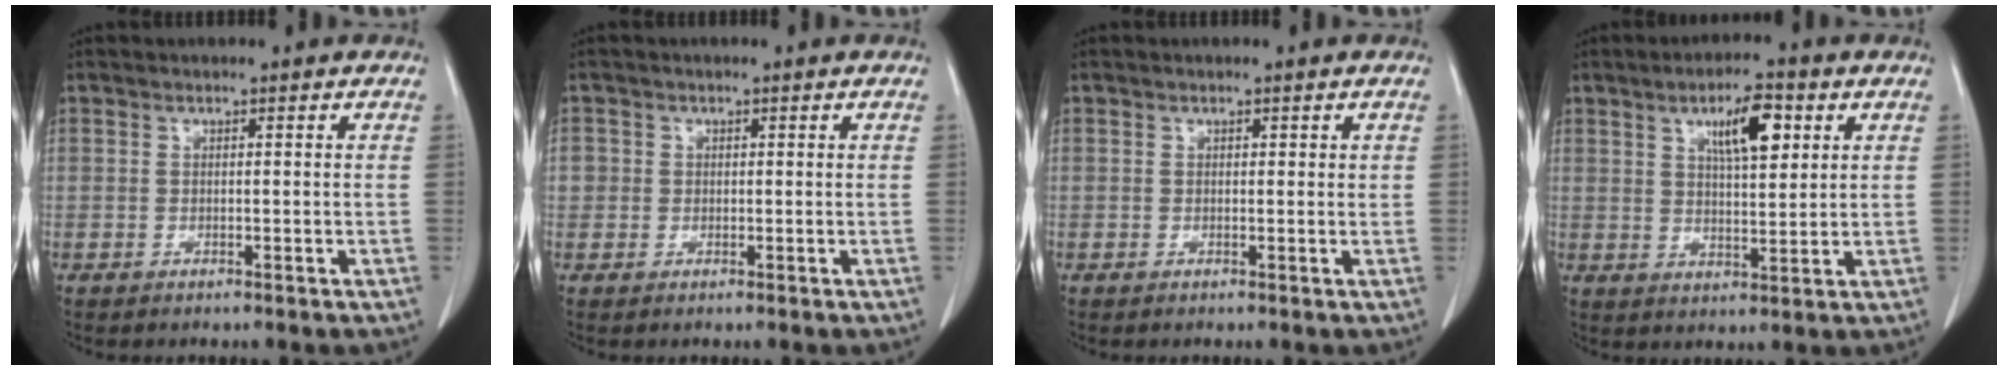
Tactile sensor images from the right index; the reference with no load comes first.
{"total": 1.7, "force": [0.1, 1.7, 0.3], "torque": [0.006, 0.004, 0.001]}
{"total": 0.7, "force": [0.4, 0.4, 0.5], "torque": [-0.001, 0.000, 0.003]}
{"total": 7.8, "force": [3.4, 2.1, 6.7], "torque": [-0.115, 0.006, 0.058]}